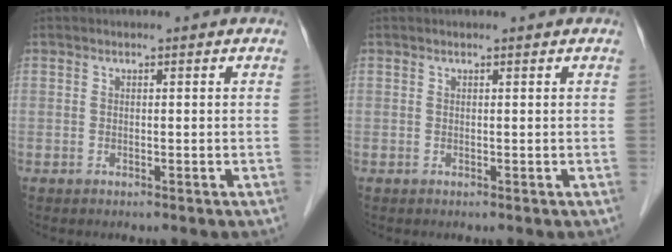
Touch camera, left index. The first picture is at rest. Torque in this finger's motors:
{"motor_torque": [0.17, -0.19, 0.02, 0.01]}